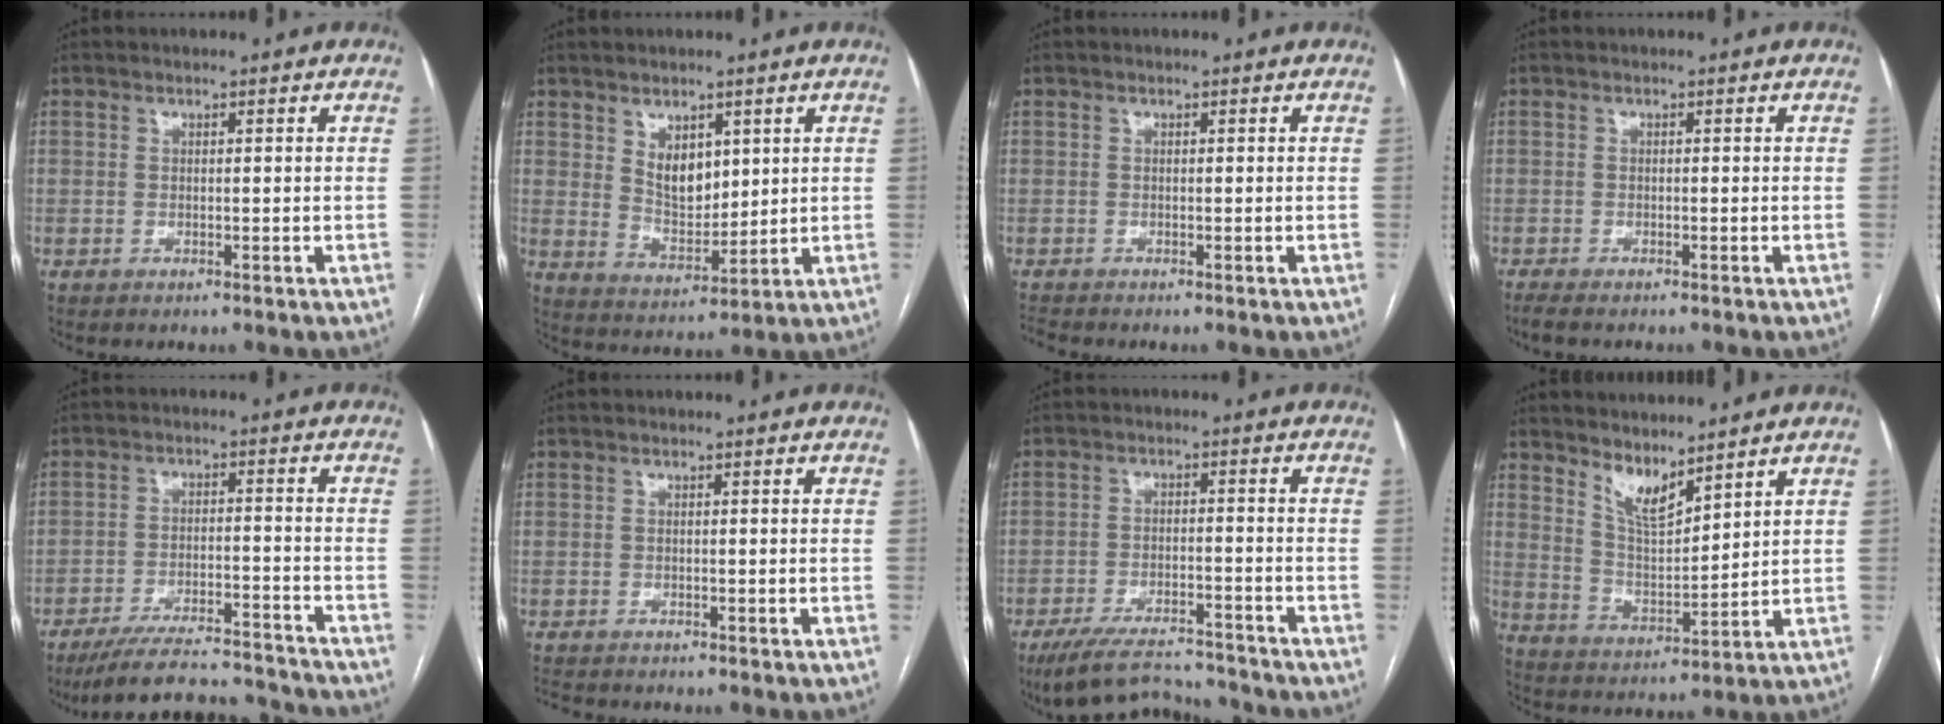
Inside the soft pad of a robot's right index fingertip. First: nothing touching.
{"total": 6.2, "force": [2.6, 3.6, 4.3], "torque": [-0.080, -0.002, 0.059]}
{"total": 0.9, "force": [-0.8, -0.1, -0.3], "torque": [-0.001, -0.010, -0.016]}
{"total": 2.6, "force": [-2.2, 0.4, 1.3], "torque": [-0.022, -0.007, -0.033]}
{"total": 15.8, "force": [-14.8, 2.0, 4.9], "torque": [-0.091, 0.002, -0.221]}
{"total": 3.2, "force": [-3.0, 0.4, 1.0], "torque": [-0.017, -0.011, -0.047]}
{"total": 11.4, "force": [-10.6, 1.8, 3.7], "torque": [-0.064, -0.002, -0.171]}
{"total": 6.1, "force": [5.1, 1.2, 3.1], "torque": [-0.066, -0.013, 0.108]}